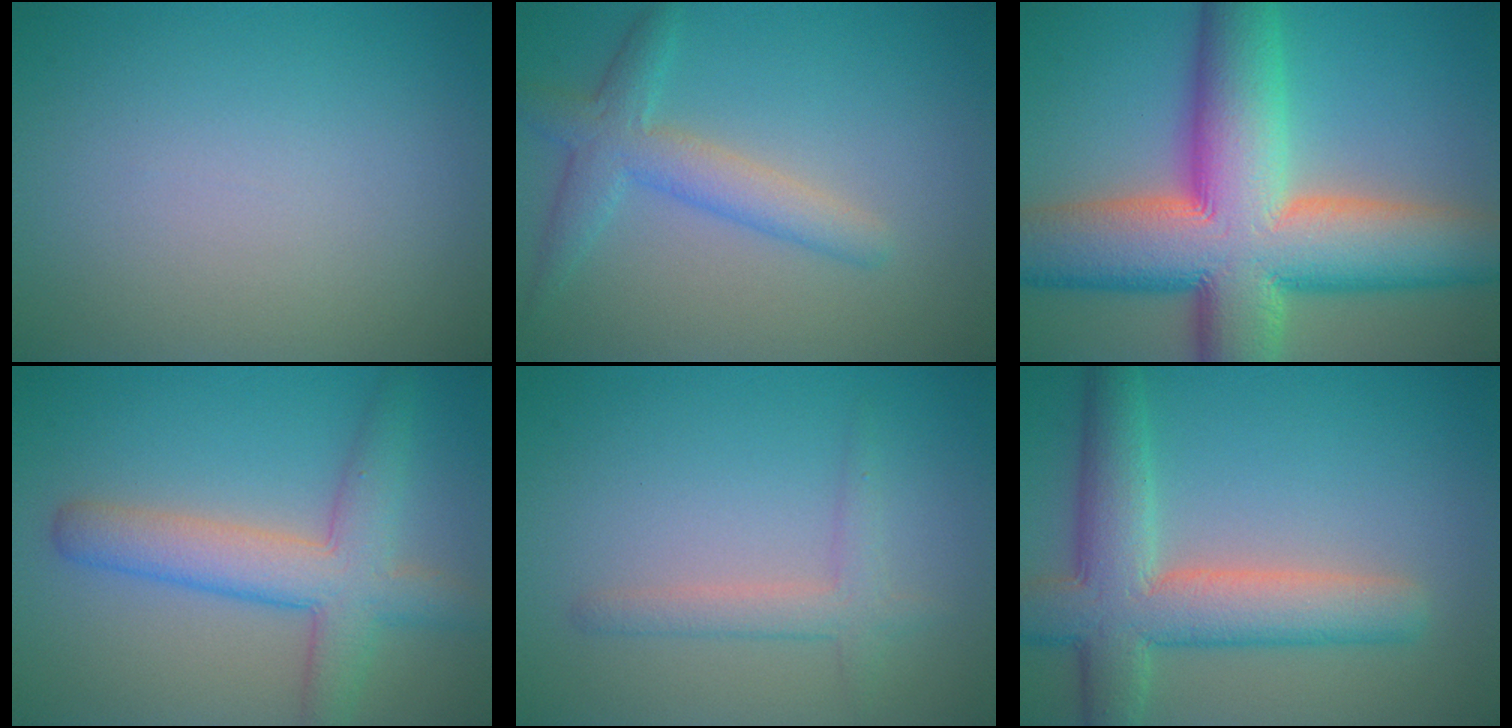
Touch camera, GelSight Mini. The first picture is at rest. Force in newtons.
{"total": 3.6, "press": 3.6, "slide": 0.0}
{"total": 16.5, "press": 16.5, "slide": 0.9}
{"total": 5.9, "press": 5.9, "slide": 0.1}
{"total": 2.1, "press": 2.1, "slide": 0.1}
{"total": 7.5, "press": 7.5, "slide": 0.5}